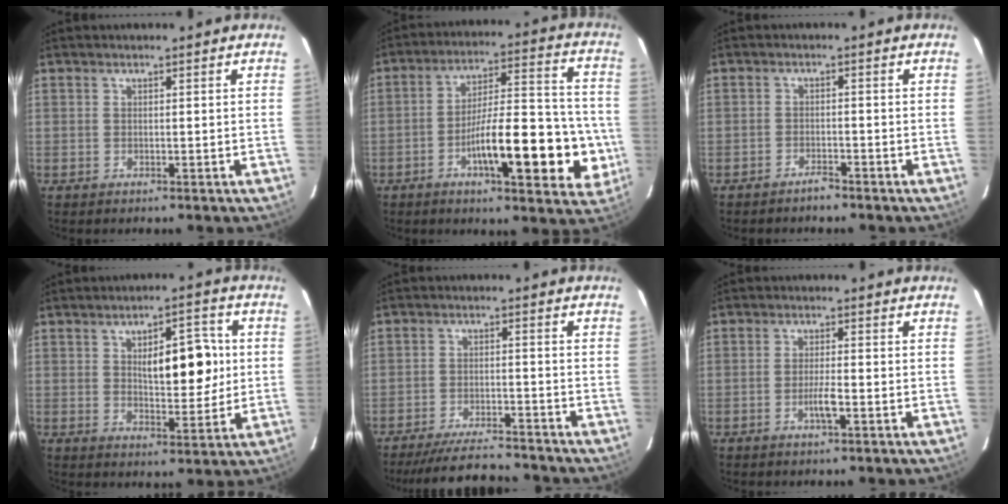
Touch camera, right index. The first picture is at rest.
{"total": 17.8, "force": [-5.3, 4.4, 16.4], "torque": [-0.232, 0.023, -0.074]}
{"total": 1.8, "force": [-1.7, 0.3, 0.5], "torque": [-0.010, -0.002, -0.026]}
{"total": 9.3, "force": [1.6, 3.5, 8.5], "torque": [-0.121, 0.011, 0.030]}
{"total": 10.1, "force": [-9.6, 1.3, 2.6], "torque": [-0.043, -0.006, -0.150]}
{"total": 2.9, "force": [-1.1, 0.1, 2.7], "torque": [-0.052, -0.002, -0.022]}